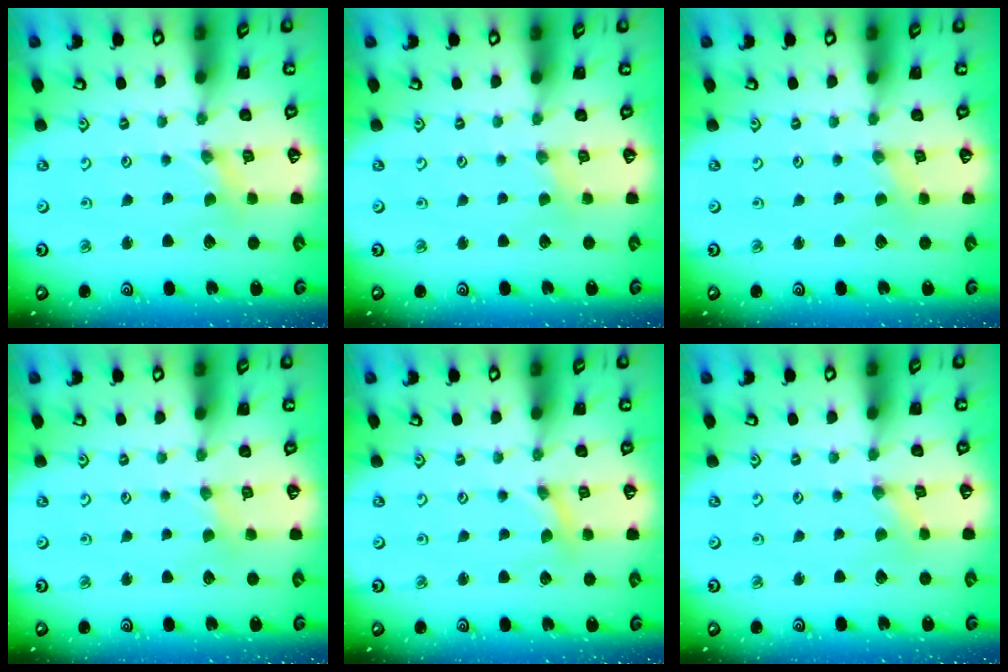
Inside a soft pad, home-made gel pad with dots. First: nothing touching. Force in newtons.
{"total": 1.3, "press": 1.3, "slide": 0.1}
{"total": 0.0}
{"total": 1.3, "press": 1.3, "slide": 0.2}
{"total": 0.0}
{"total": 0.7, "press": 0.7, "slide": 0.2}